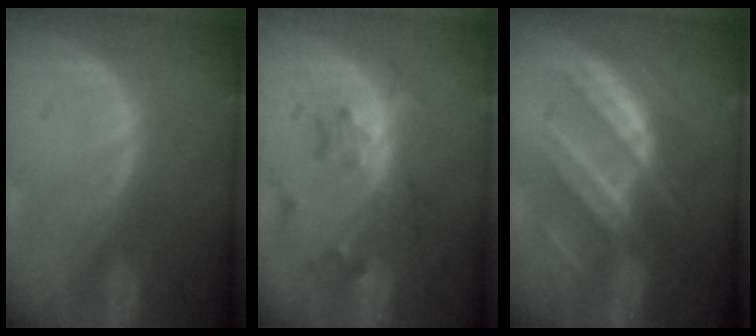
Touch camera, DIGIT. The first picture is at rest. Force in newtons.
{"total": 7.3, "press": 6.5, "slide": 3.3}
{"total": 8.3, "press": 8.3, "slide": 0.3}